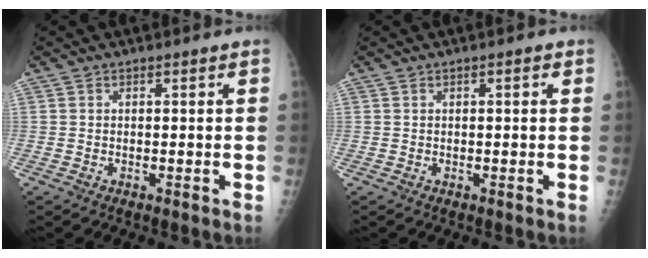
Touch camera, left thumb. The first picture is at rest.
{"total": 0.9, "force": [0.3, 0.3, 0.8], "torque": [-0.014, 0.002, 0.003]}